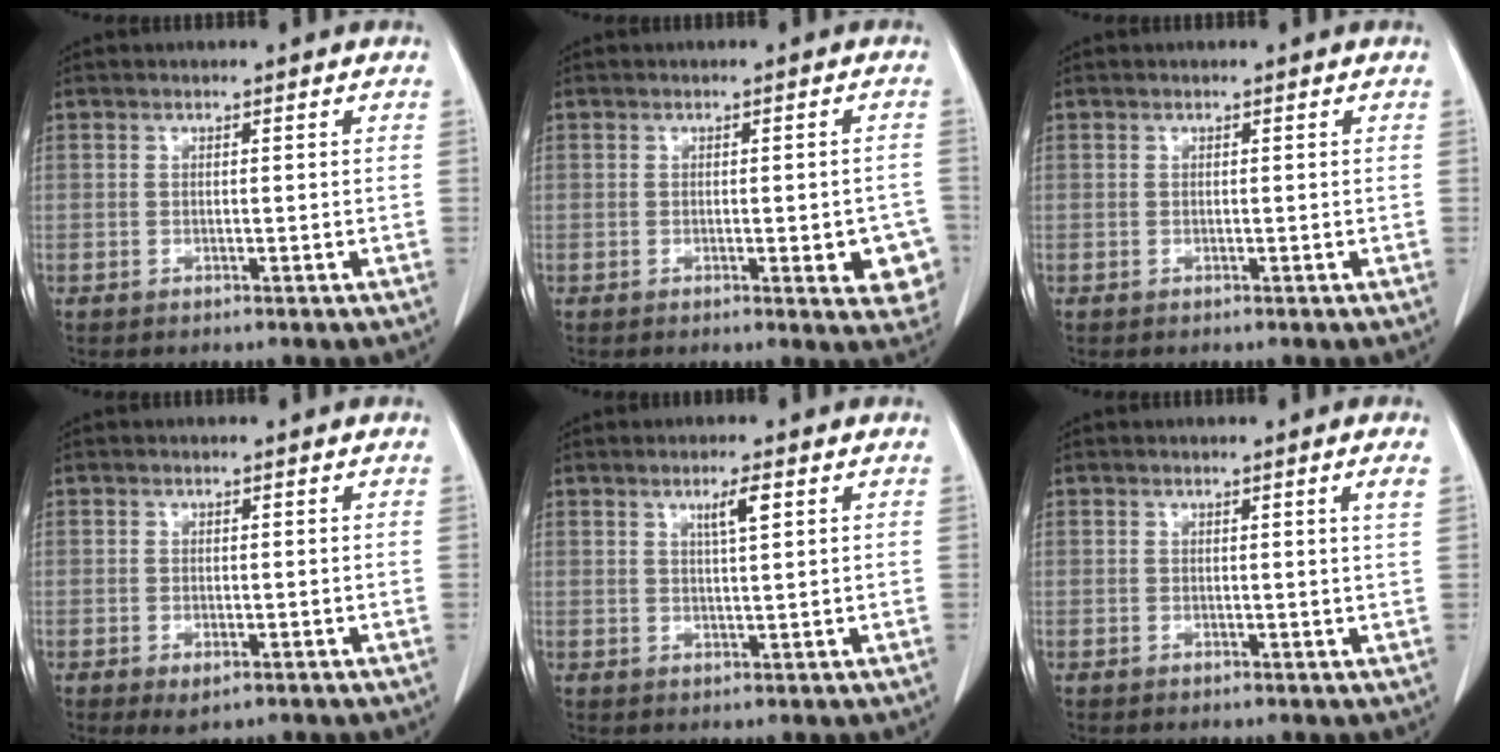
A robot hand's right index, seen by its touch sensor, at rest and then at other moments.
{"total": 6.4, "force": [-1.8, 1.9, 5.8], "torque": [-0.047, -0.001, -0.020]}
{"total": 0.0}
{"total": 2.0, "force": [-0.9, 0.9, 1.5], "torque": [-0.024, -0.004, -0.002]}
{"total": 2.8, "force": [1.4, 0.1, 2.5], "torque": [-0.044, -0.003, 0.023]}
{"total": 1.3, "force": [0.6, -0.5, 1.1], "torque": [-0.019, -0.005, 0.010]}